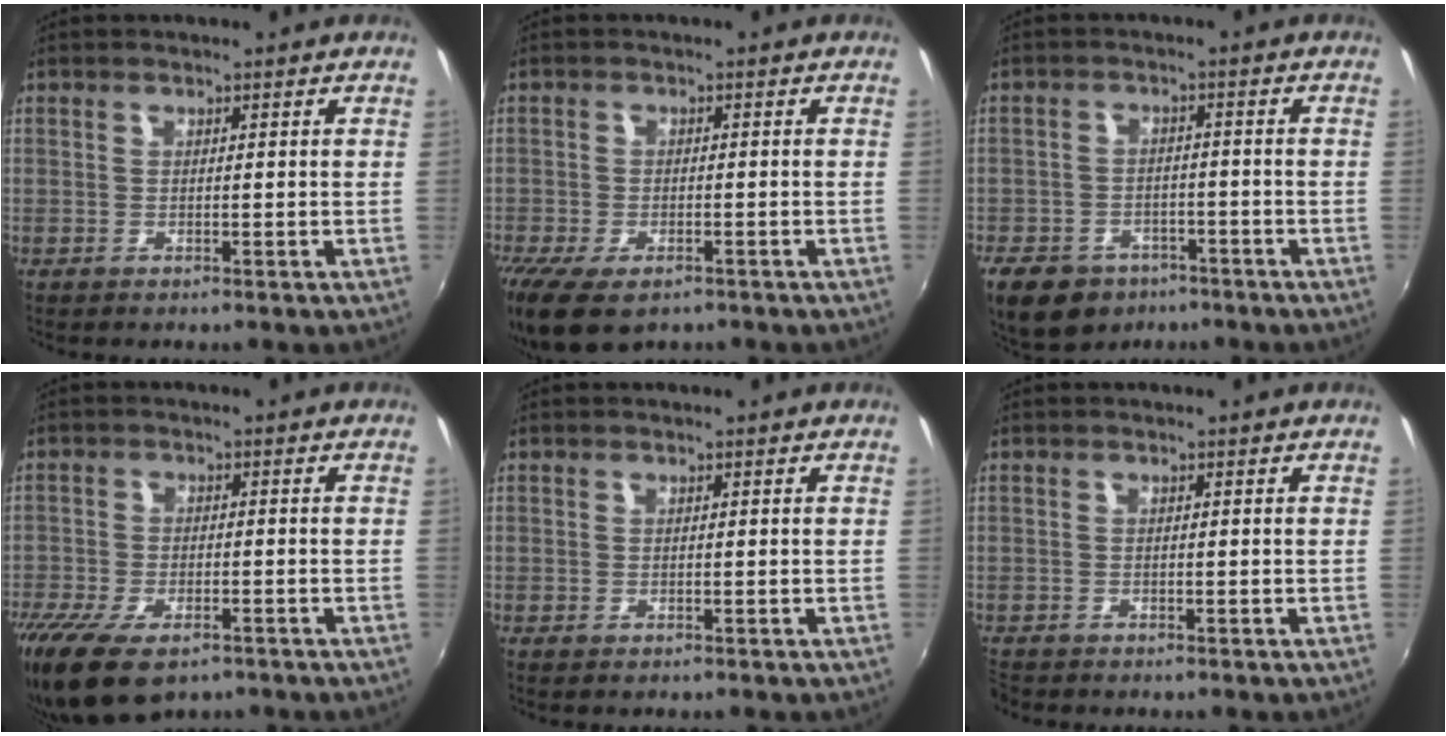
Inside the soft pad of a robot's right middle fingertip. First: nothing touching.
{"total": 9.1, "force": [-6.1, 4.0, 5.4], "torque": [-0.131, -0.040, -0.106]}
{"total": 13.8, "force": [-8.8, 8.9, 5.7], "torque": [-0.153, -0.008, -0.131]}
{"total": 11.4, "force": [-7.8, 5.0, 6.7], "torque": [-0.161, -0.041, -0.138]}
{"total": 0.0}
{"total": 1.5, "force": [-1.4, 0.5, 0.2], "torque": [-0.007, -0.009, -0.027]}